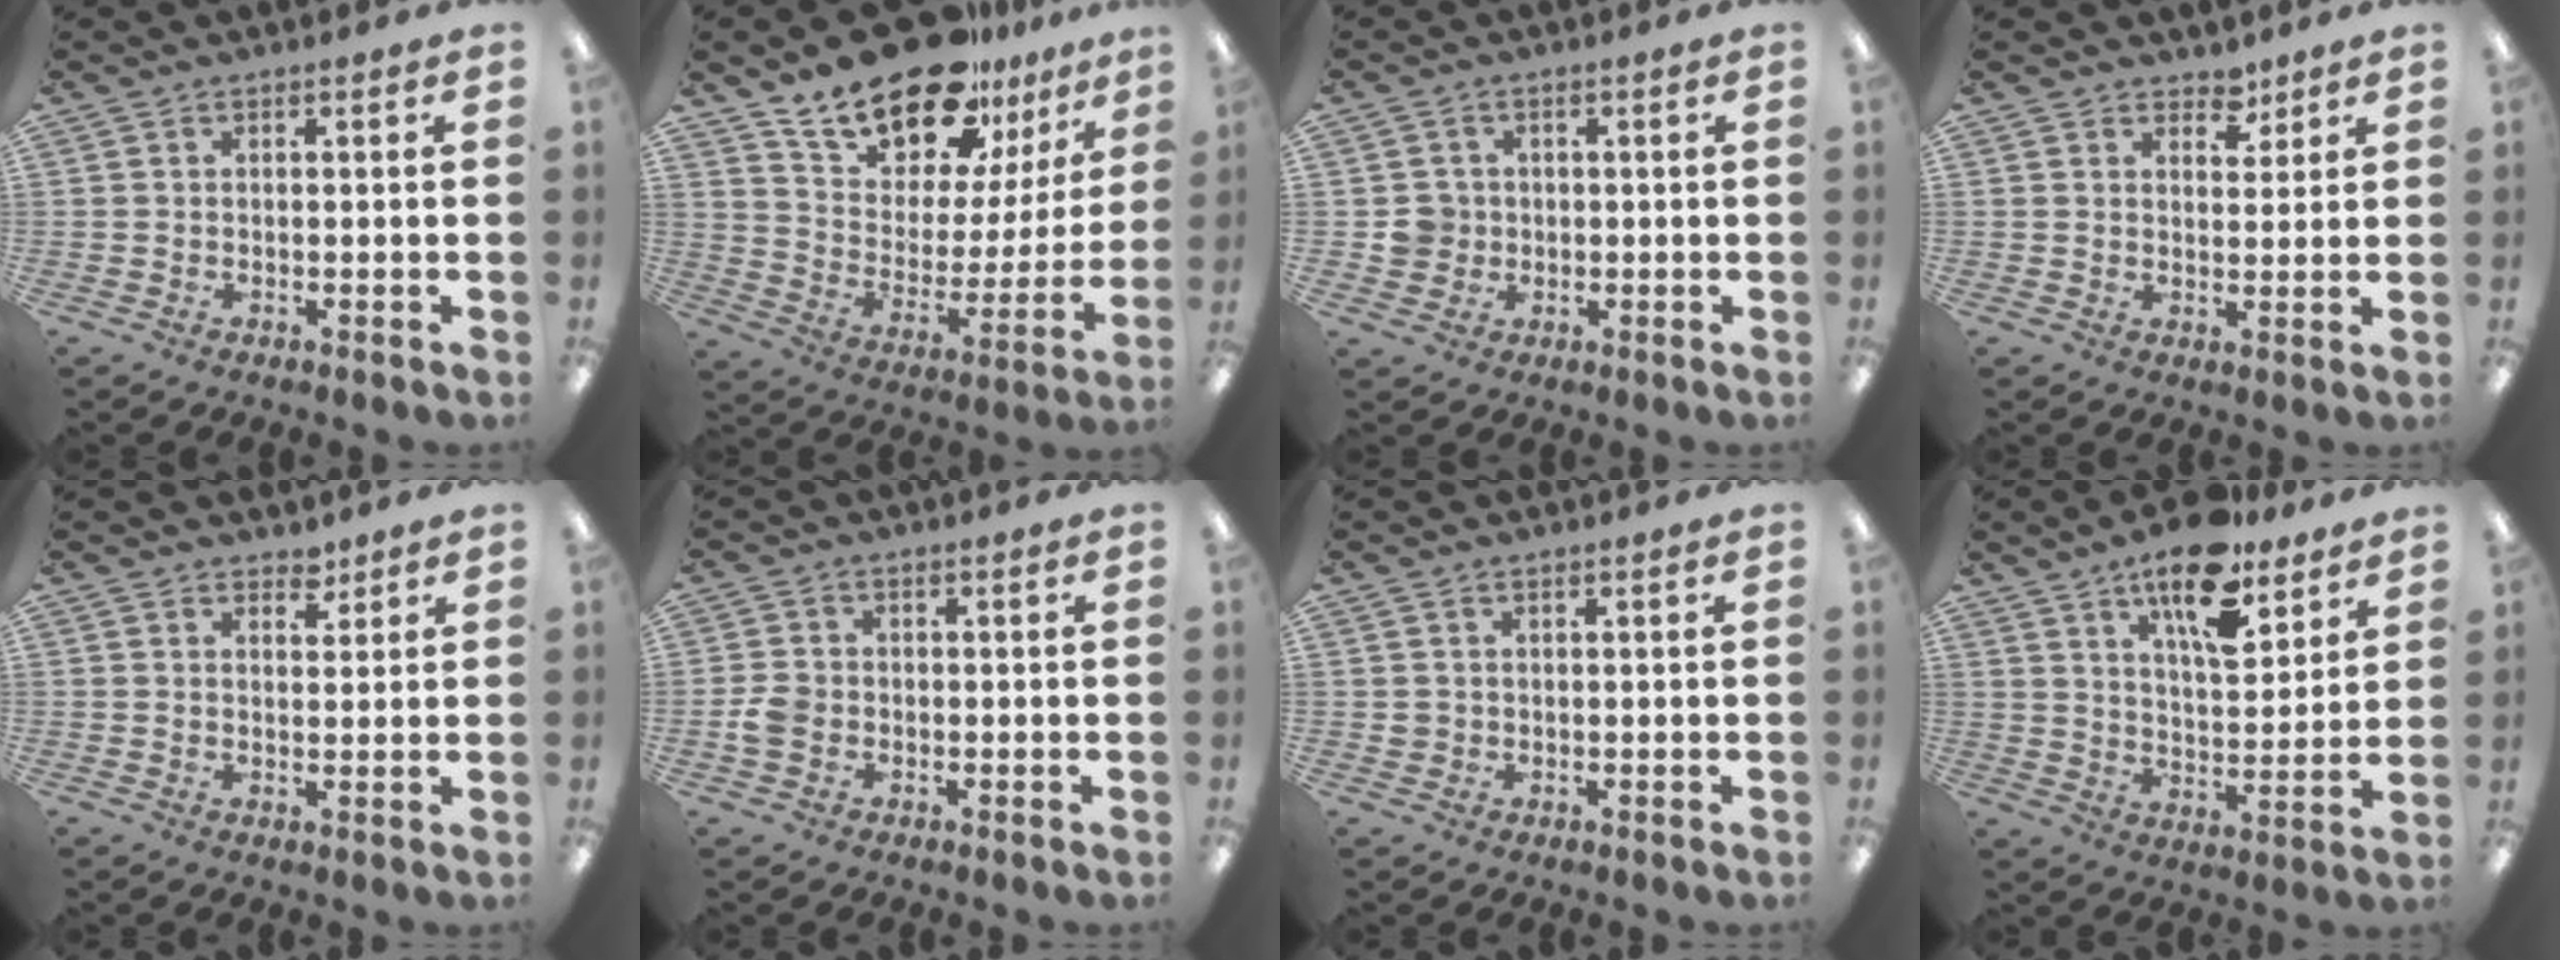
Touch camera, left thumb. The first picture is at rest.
{"total": 19.1, "force": [15.9, 8.2, 6.9], "torque": [-0.131, -0.119, 0.284]}
{"total": 4.1, "force": [0.0, 4.1, 0.6], "torque": [-0.002, 0.005, -0.003]}
{"total": 4.2, "force": [3.5, 2.2, 0.9], "torque": [0.006, -0.024, 0.059]}
{"total": 3.1, "force": [2.6, 1.5, 0.8], "torque": [0.005, -0.017, 0.045]}
{"total": 3.7, "force": [-0.9, 3.0, 2.0], "torque": [-0.032, 0.009, -0.015]}
{"total": 1.4, "force": [0.6, 1.3, 0.3], "torque": [-0.008, 0.003, 0.010]}
{"total": 15.6, "force": [10.5, 6.4, 9.6], "torque": [-0.146, -0.051, 0.177]}